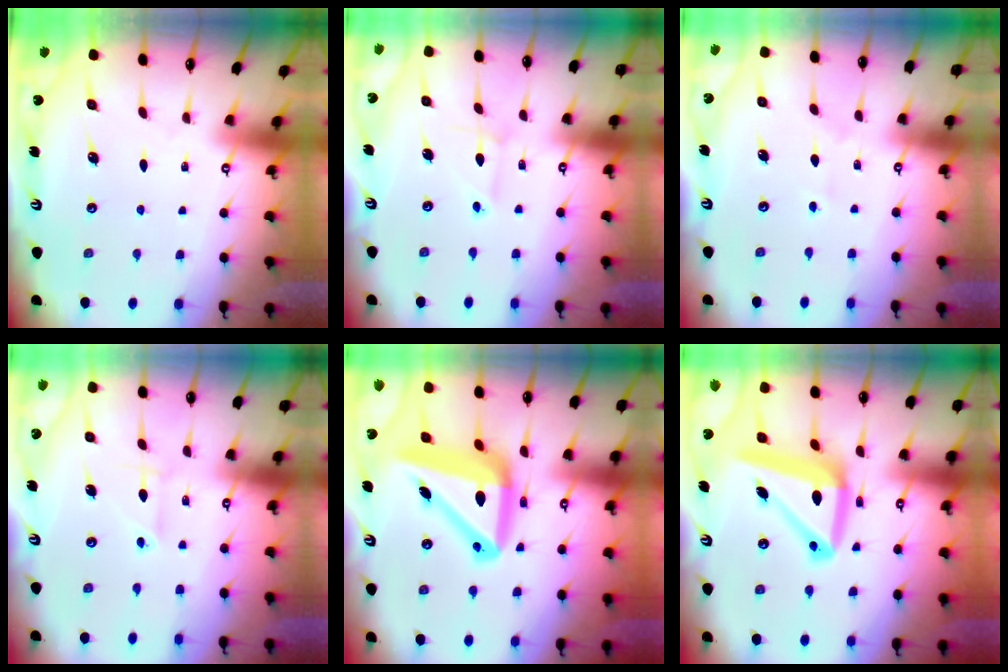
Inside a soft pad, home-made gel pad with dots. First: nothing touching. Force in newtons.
{"total": 2.0, "press": 2.0, "slide": 0.2}
{"total": 1.9, "press": 1.9, "slide": 0.5}
{"total": 2.4, "press": 2.4, "slide": 0.2}
{"total": 16.7, "press": 16.6, "slide": 2.2}
{"total": 15.5, "press": 15.3, "slide": 2.2}